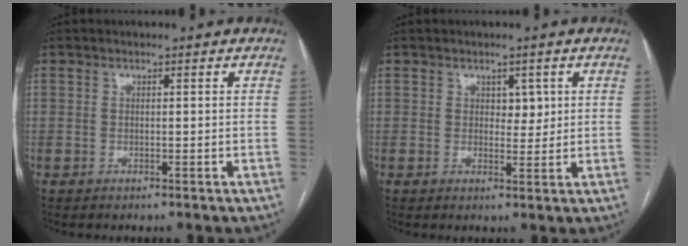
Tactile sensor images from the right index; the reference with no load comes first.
{"total": 2.4, "force": [0.9, 1.6, 1.6], "torque": [-0.015, -0.001, 0.012]}